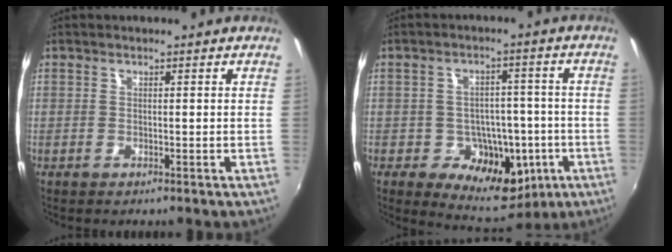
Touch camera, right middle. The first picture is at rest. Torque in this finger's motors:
{"motor_torque": [-0.09, -0.03, 0.00, -0.01]}